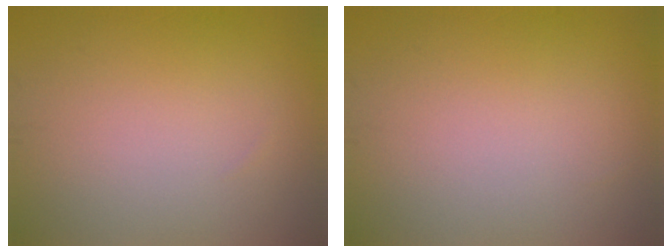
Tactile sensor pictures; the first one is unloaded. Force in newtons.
{"total": 0.0}